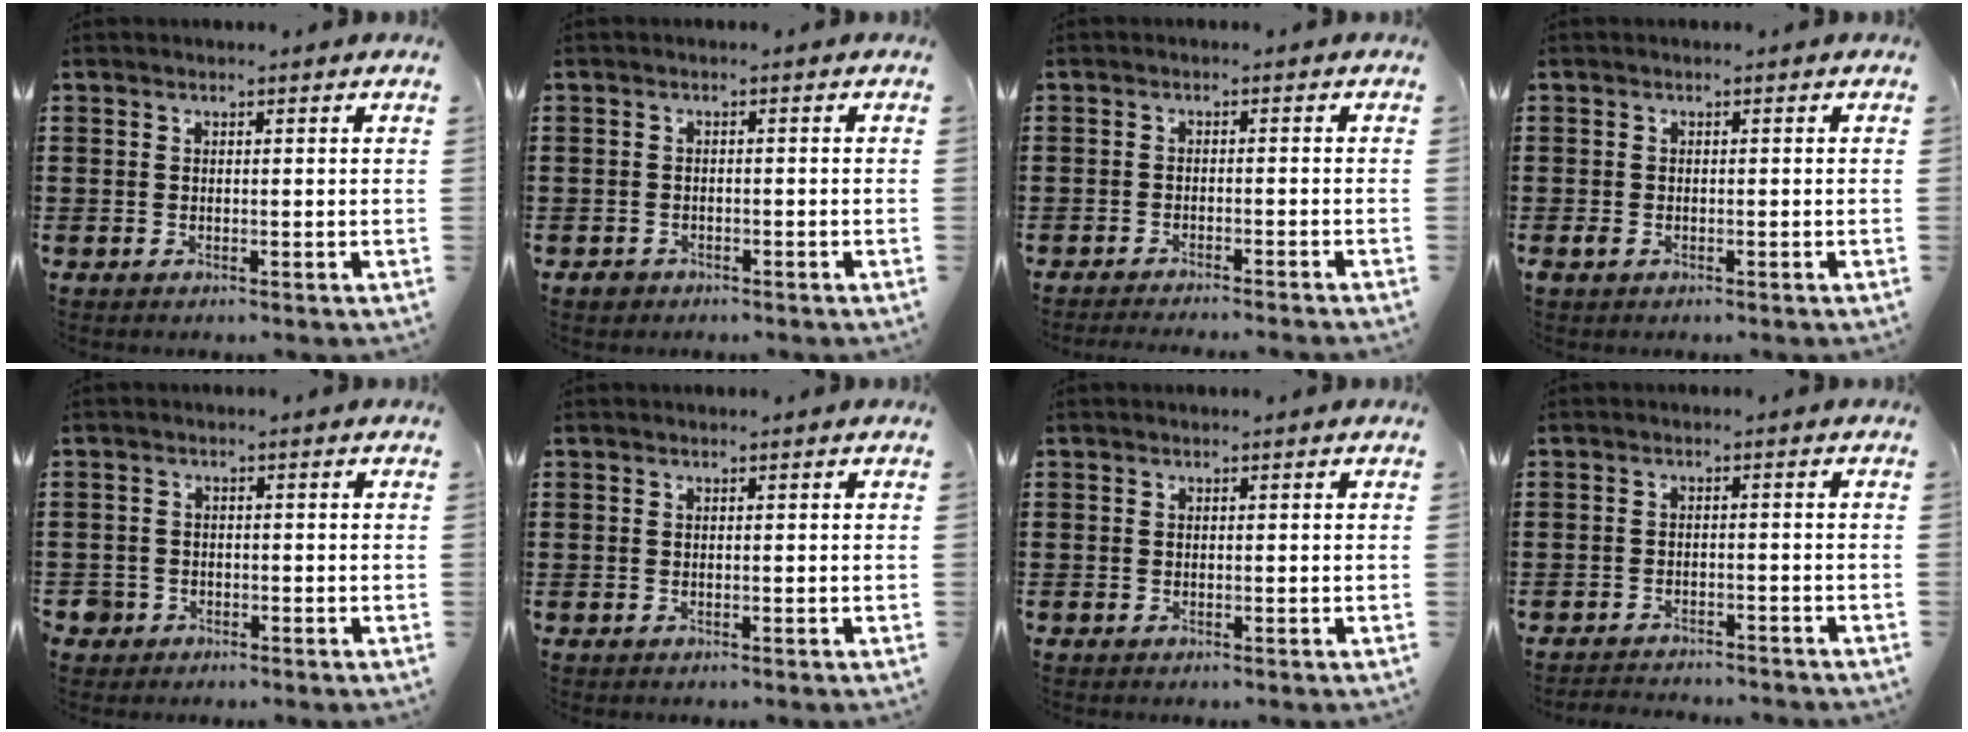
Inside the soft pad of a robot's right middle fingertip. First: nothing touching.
{"total": 1.0, "force": [-0.8, 0.6, 0.2], "torque": [-0.006, 0.000, -0.017]}
{"total": 1.9, "force": [-1.8, -0.3, 0.4], "torque": [-0.006, 0.002, -0.036]}
{"total": 0.9, "force": [-0.5, 0.6, 0.5], "torque": [-0.027, -0.006, -0.014]}
{"total": 2.0, "force": [-1.4, 1.4, 0.2], "torque": [-0.015, -0.002, -0.035]}
{"total": 0.0}
{"total": 0.0}
{"total": 2.3, "force": [-2.3, 0.1, 0.0], "torque": [-0.007, 0.001, -0.049]}